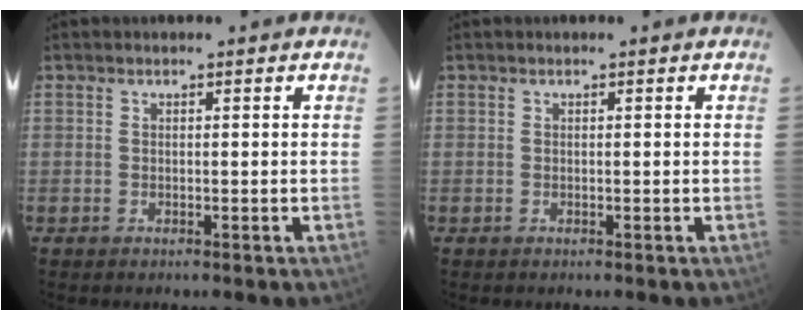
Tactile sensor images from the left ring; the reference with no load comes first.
{"total": 0.0}